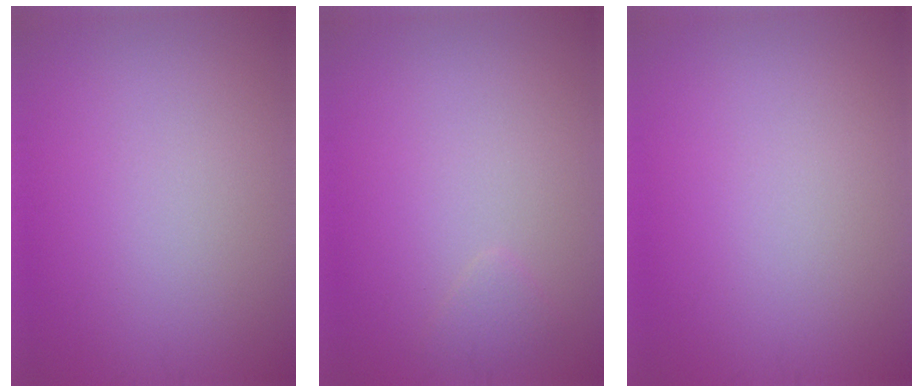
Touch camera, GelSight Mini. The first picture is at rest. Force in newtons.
{"total": 0.9, "press": 0.9, "slide": 0.1}
{"total": 0.0}